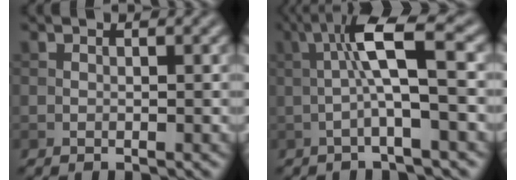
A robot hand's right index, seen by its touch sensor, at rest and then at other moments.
{"total": 5.7, "force": [0.2, 0.6, 5.7], "torque": [-0.110, 0.020, -0.002]}